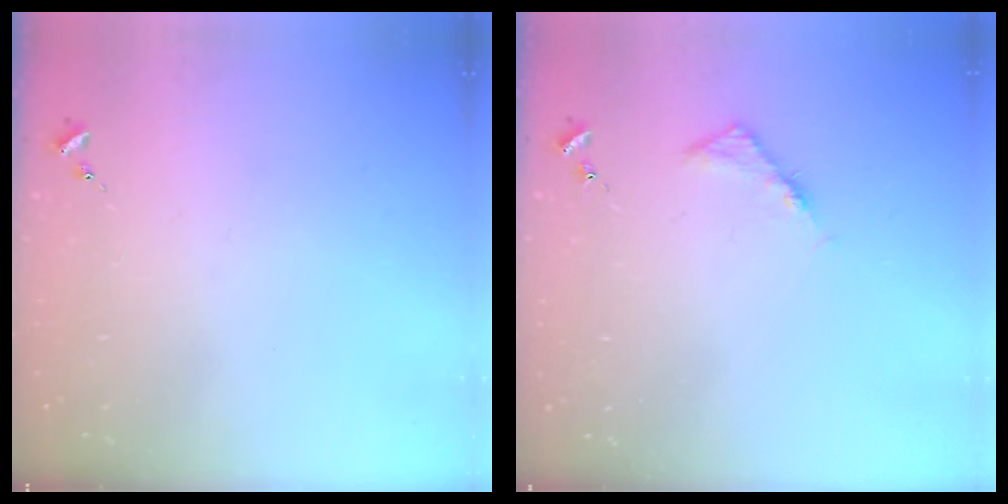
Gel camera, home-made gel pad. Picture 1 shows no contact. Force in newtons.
{"total": 4.1, "press": 4.0, "slide": 0.5}